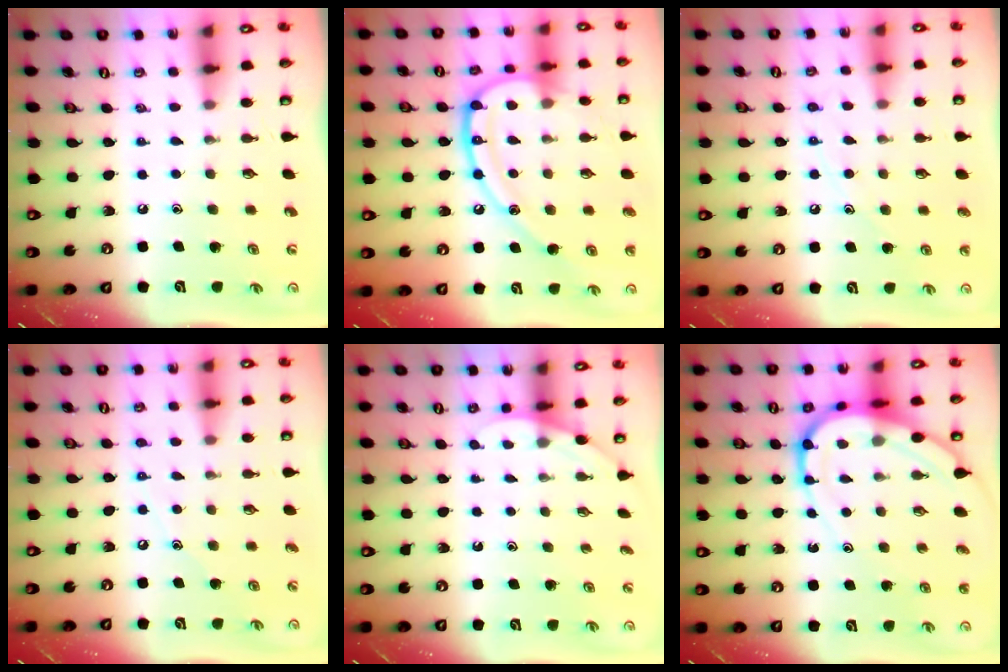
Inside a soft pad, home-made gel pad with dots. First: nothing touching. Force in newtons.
{"total": 19.7, "press": 19.6, "slide": 1.9}
{"total": 8.1, "press": 8.0, "slide": 0.7}
{"total": 6.0, "press": 6.0, "slide": 0.7}
{"total": 2.6, "press": 2.6, "slide": 0.2}
{"total": 13.1, "press": 13.1, "slide": 1.2}